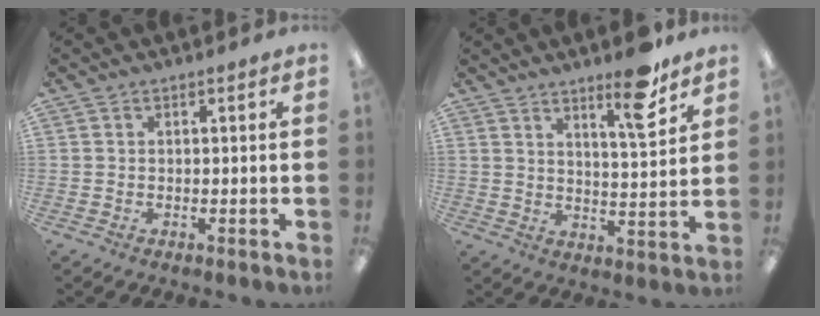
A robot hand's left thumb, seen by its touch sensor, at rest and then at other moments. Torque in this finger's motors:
{"motor_torque": [0.81, 0.82, -0.27, 0.08, 0.04]}